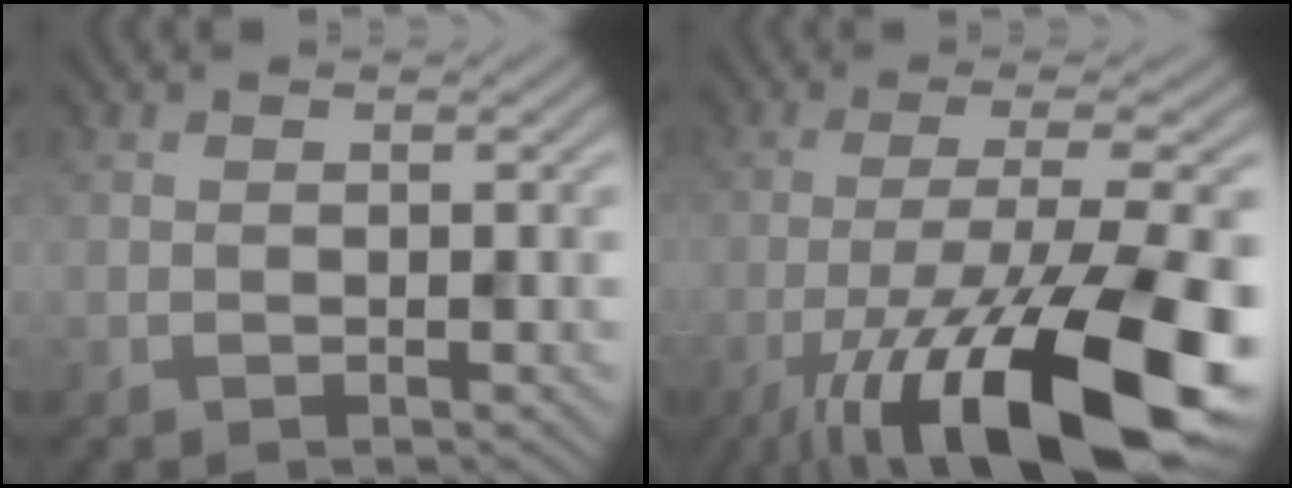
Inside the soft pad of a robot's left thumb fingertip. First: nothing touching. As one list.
[{"total": 17.9, "force": [-9.0, 4.5, 14.9], "torque": [-0.237, -0.007, -0.156]}]